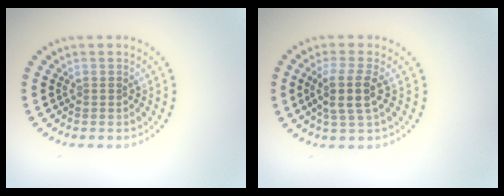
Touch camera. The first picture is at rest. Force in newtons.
{"total": 3.0, "press": 2.6, "slide": 1.6}